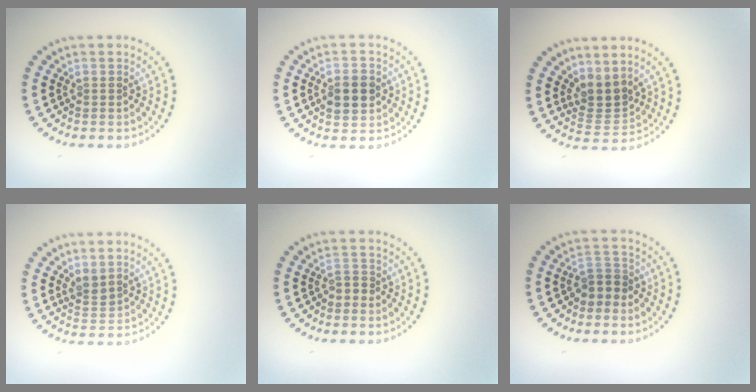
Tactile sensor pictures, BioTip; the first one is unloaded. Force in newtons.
{"total": 3.8, "press": 3.8, "slide": 0.2}
{"total": 2.8, "press": 2.2, "slide": 1.8}
{"total": 1.5, "press": 1.3, "slide": 0.7}
{"total": 1.0, "press": 0.8, "slide": 0.6}
{"total": 2.0, "press": 1.8, "slide": 1.0}